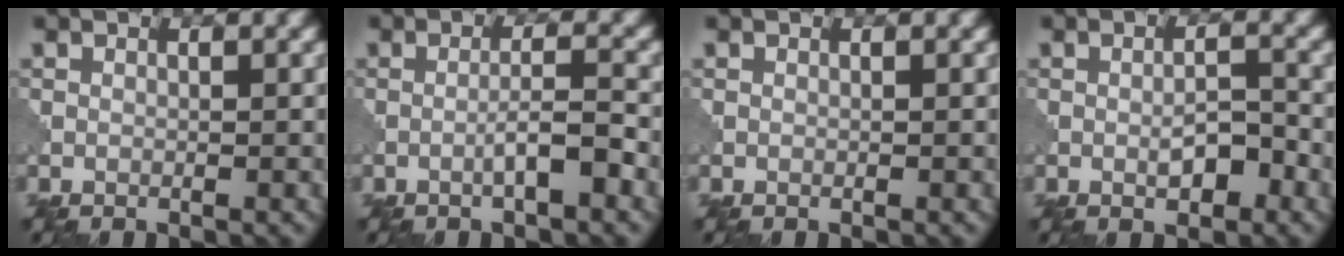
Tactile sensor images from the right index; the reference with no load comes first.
{"total": 2.7, "force": [-1.2, 0.2, 2.5], "torque": [-0.040, 0.011, -0.023]}
{"total": 0.0}
{"total": 2.7, "force": [-1.0, 1.0, 2.3], "torque": [-0.038, 0.002, -0.017]}